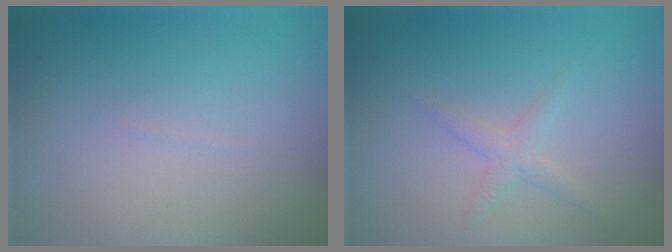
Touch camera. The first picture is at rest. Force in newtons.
{"total": 1.5, "press": 1.5, "slide": 0.1}